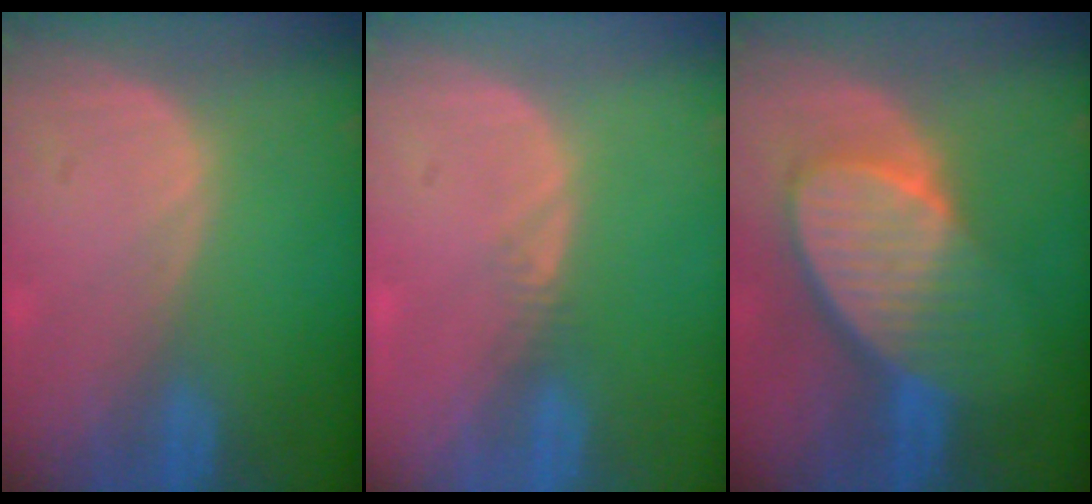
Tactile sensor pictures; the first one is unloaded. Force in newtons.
{"total": 0.9, "press": 0.8, "slide": 0.4}
{"total": 9.0, "press": 8.1, "slide": 4.0}